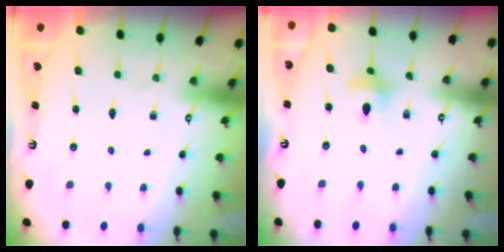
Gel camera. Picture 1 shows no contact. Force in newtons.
{"total": 4.2, "press": 4.1, "slide": 0.6}